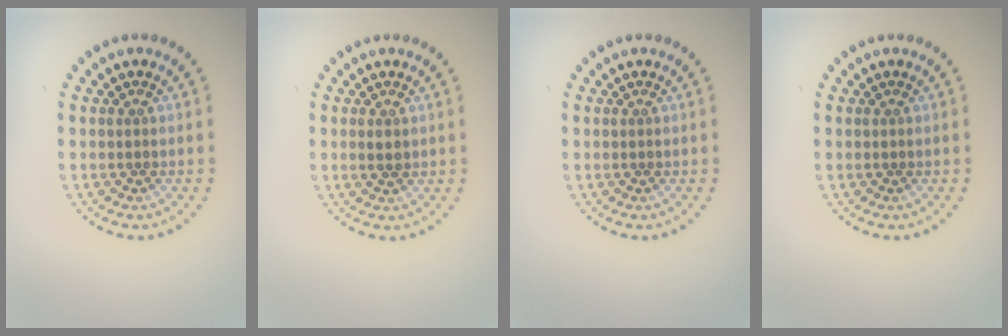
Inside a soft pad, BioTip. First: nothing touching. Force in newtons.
{"total": 1.0, "press": 0.9, "slide": 0.1}
{"total": 0.0}
{"total": 0.0}